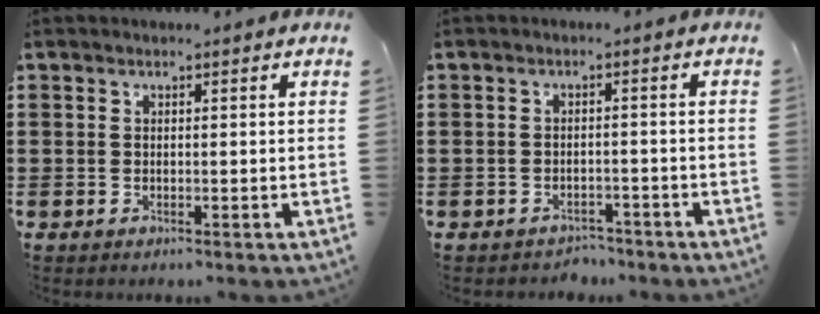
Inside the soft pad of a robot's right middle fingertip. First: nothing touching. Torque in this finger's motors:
{"motor_torque": [-0.22, 0.01, 0.03, 0.00]}